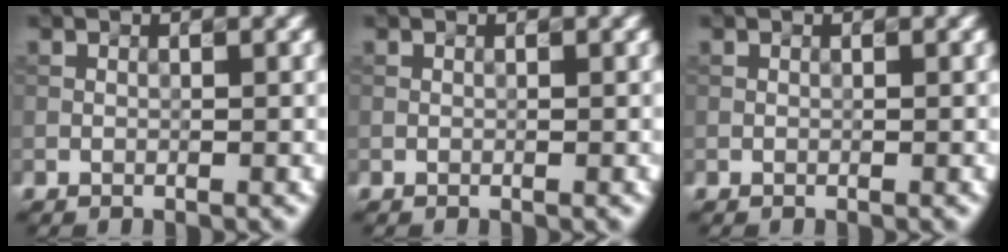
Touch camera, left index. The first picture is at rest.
{"total": 0.0}
{"total": 0.0}